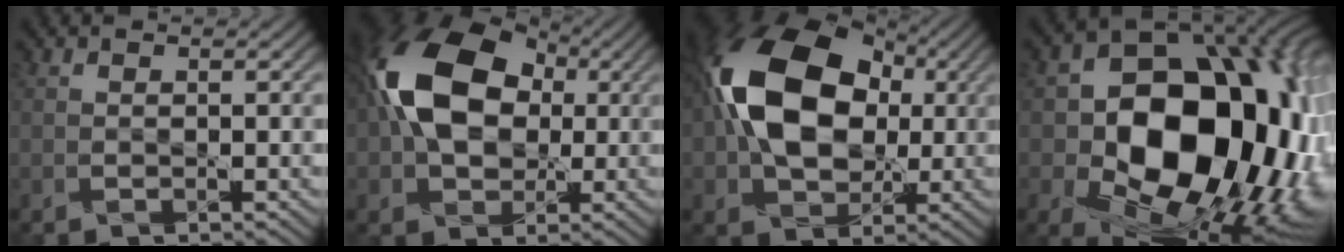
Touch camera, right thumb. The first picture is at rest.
{"total": 15.0, "force": [1.8, 10.4, 10.7], "torque": [-0.226, 0.023, 0.023]}
{"total": 16.9, "force": [1.8, 11.5, 12.3], "torque": [-0.245, 0.025, 0.023]}
{"total": 20.3, "force": [-1.0, 14.7, 13.9], "torque": [-0.215, -0.040, 0.018]}